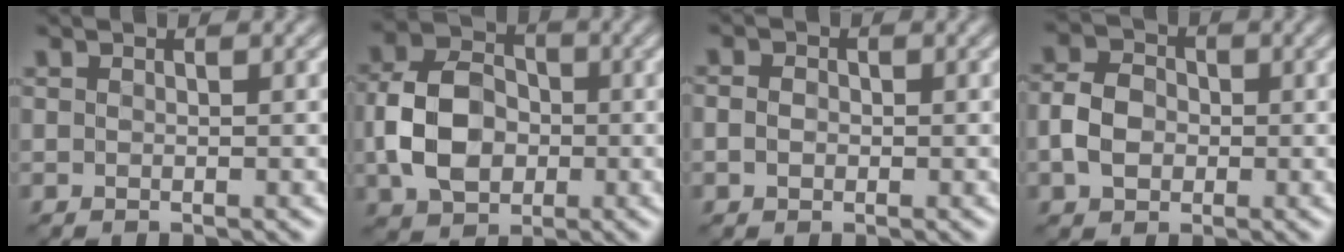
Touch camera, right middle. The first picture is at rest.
{"total": 7.0, "force": [-1.1, 5.2, 4.5], "torque": [-0.091, 0.008, -0.031]}
{"total": 1.3, "force": [-0.3, 1.1, 0.7], "torque": [-0.016, -0.001, -0.009]}
{"total": 3.9, "force": [-0.8, 3.1, 2.3], "torque": [-0.049, 0.003, -0.020]}